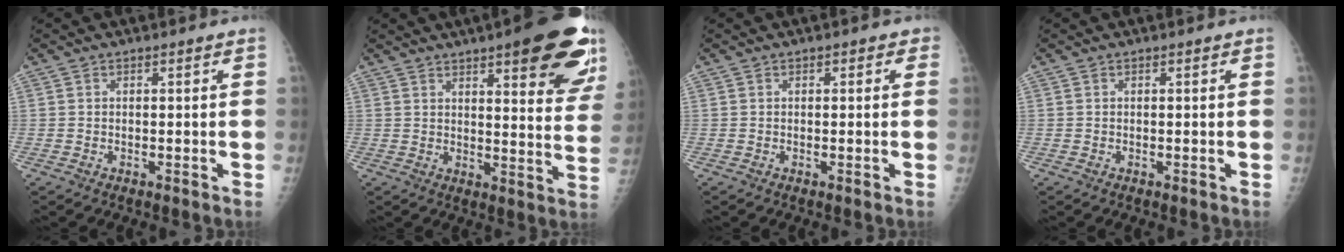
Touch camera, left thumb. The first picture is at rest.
{"total": 20.7, "force": [12.0, 5.5, 16.0], "torque": [-0.173, -0.045, 0.145]}
{"total": 1.4, "force": [0.4, 0.9, 1.0], "torque": [0.001, 0.003, 0.000]}
{"total": 0.0}